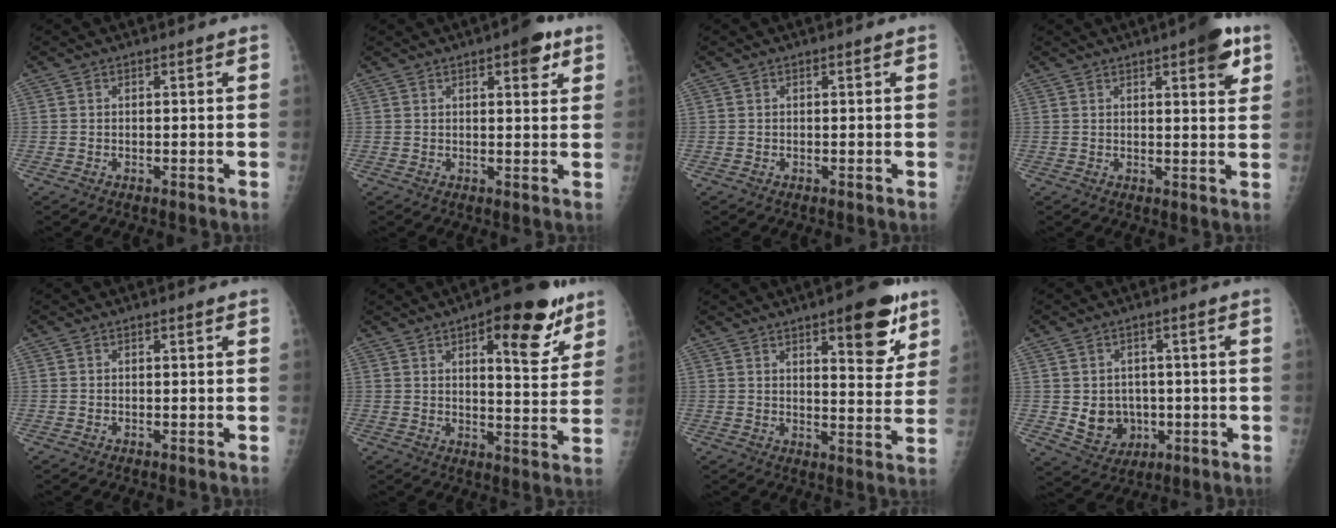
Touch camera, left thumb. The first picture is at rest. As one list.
[{"total": 5.3, "force": [2.8, 2.0, 4.0], "torque": [-0.038, -0.008, 0.030]}, {"total": 0.0}, {"total": 7.3, "force": [3.8, 2.1, 5.9], "torque": [-0.061, -0.012, 0.043]}, {"total": 0.0}, {"total": 13.9, "force": [7.5, 5.0, 10.6], "torque": [-0.110, -0.031, 0.101]}, {"total": 12.5, "force": [6.8, 4.2, 9.5], "torque": [-0.094, -0.035, 0.090]}, {"total": 7.7, "force": [-0.8, 6.7, 3.7], "torque": [-0.024, 0.000, 0.003]}]